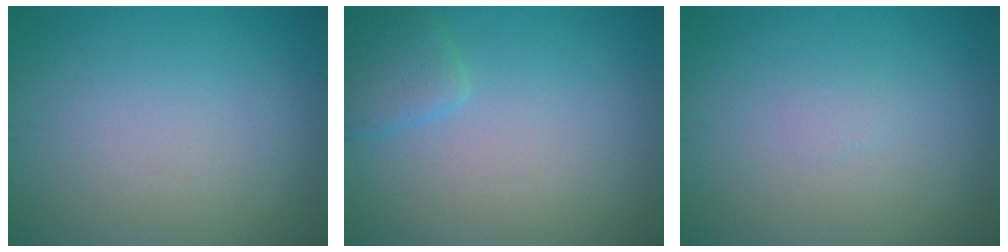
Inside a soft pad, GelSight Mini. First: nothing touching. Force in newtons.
{"total": 2.0, "press": 2.0, "slide": 0.1}
{"total": 0.6, "press": 0.6, "slide": 0.1}